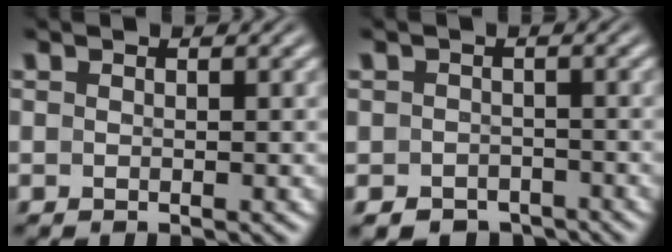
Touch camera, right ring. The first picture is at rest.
{"total": 5.3, "force": [-4.1, 3.4, 0.6], "torque": [-0.010, -0.022, -0.064]}